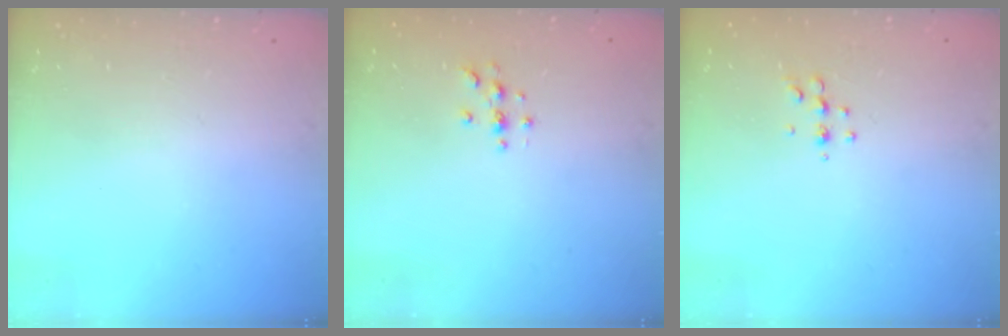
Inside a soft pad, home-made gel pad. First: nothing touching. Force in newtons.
{"total": 3.0, "press": 3.0, "slide": 0.3}
{"total": 4.5, "press": 4.3, "slide": 1.2}